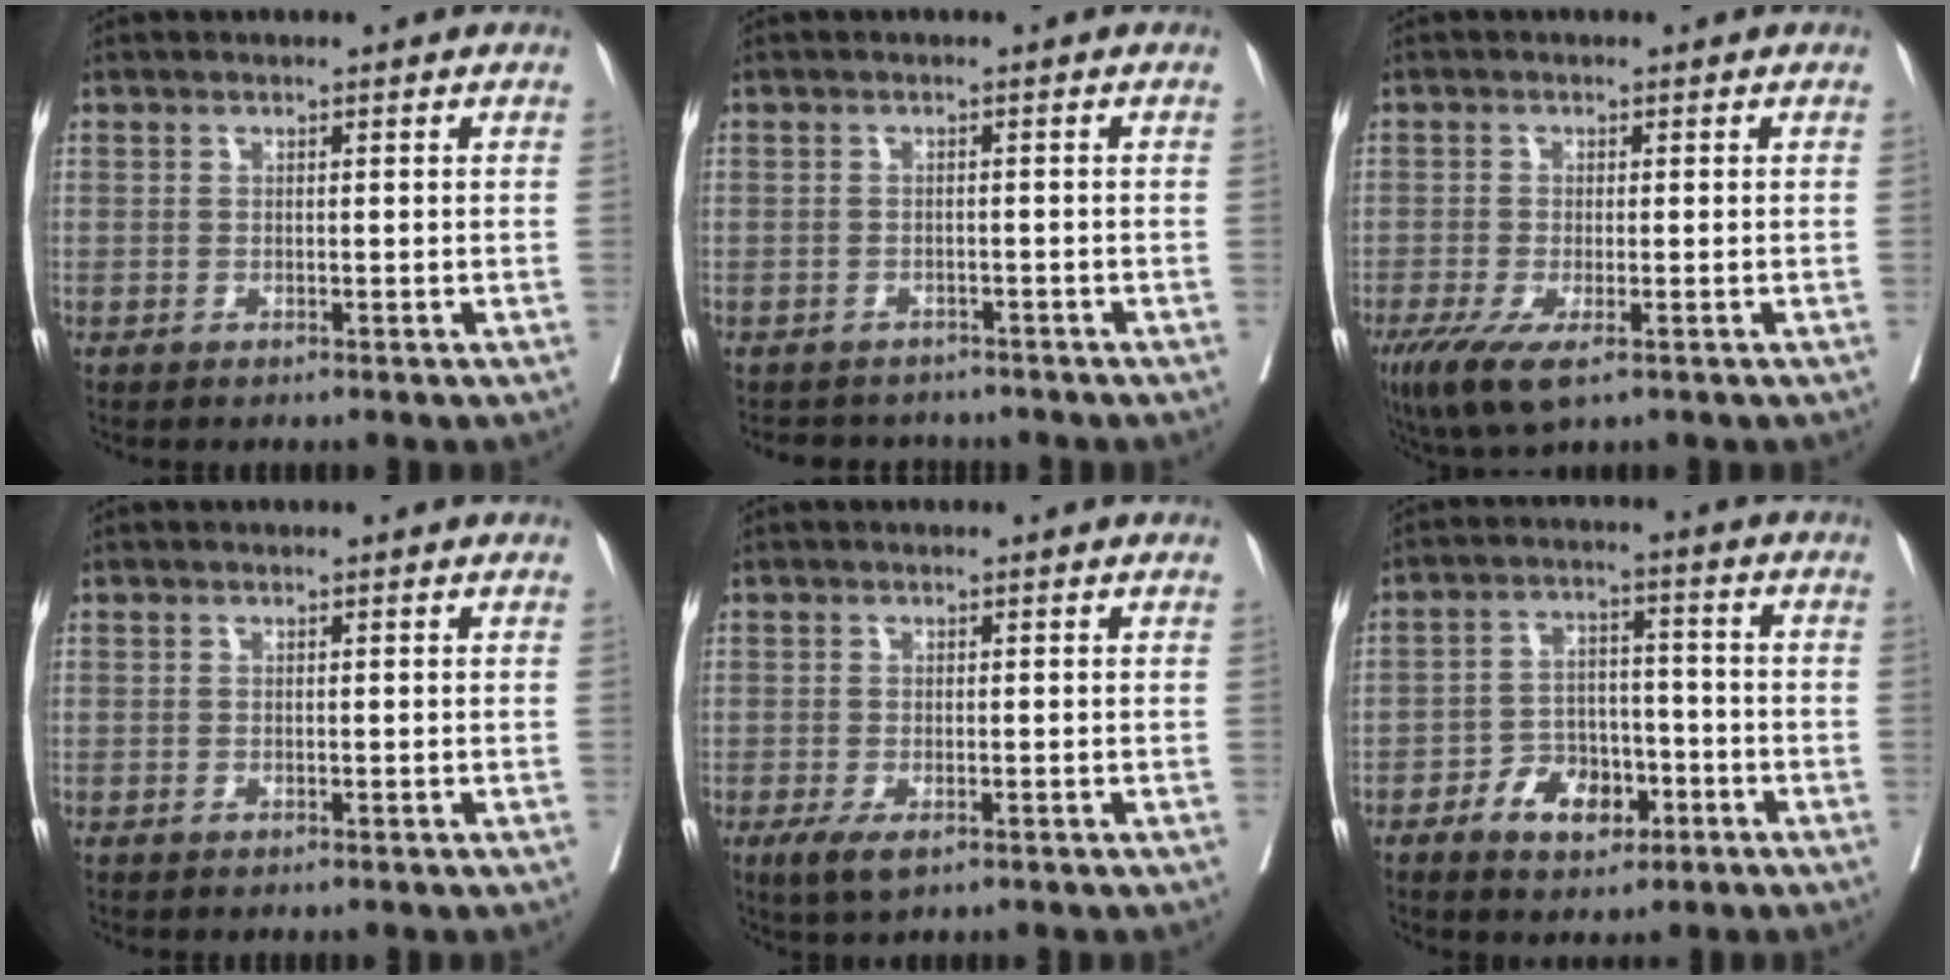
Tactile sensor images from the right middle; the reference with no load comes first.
{"total": 4.4, "force": [-4.1, 1.6, 0.0], "torque": [0.004, 0.002, -0.052]}
{"total": 6.9, "force": [-3.8, 1.8, 5.4], "torque": [-0.093, -0.020, -0.064]}
{"total": 0.0}
{"total": 3.3, "force": [-1.7, 1.1, 2.6], "torque": [-0.049, -0.008, -0.024]}
{"total": 1.0, "force": [-0.4, 0.6, 0.6], "torque": [-0.010, 0.002, -0.003]}